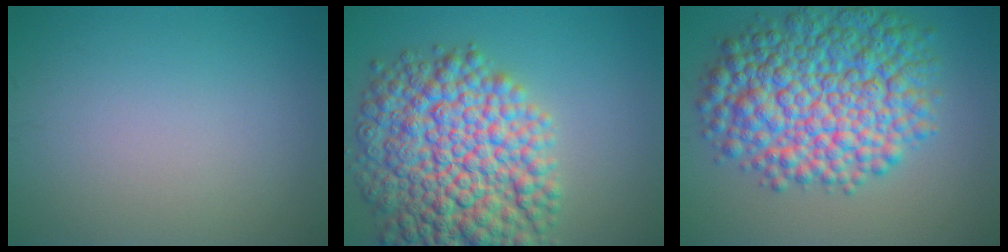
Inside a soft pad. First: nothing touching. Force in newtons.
{"total": 12.5, "press": 12.5, "slide": 0.3}
{"total": 11.6, "press": 11.6, "slide": 0.1}